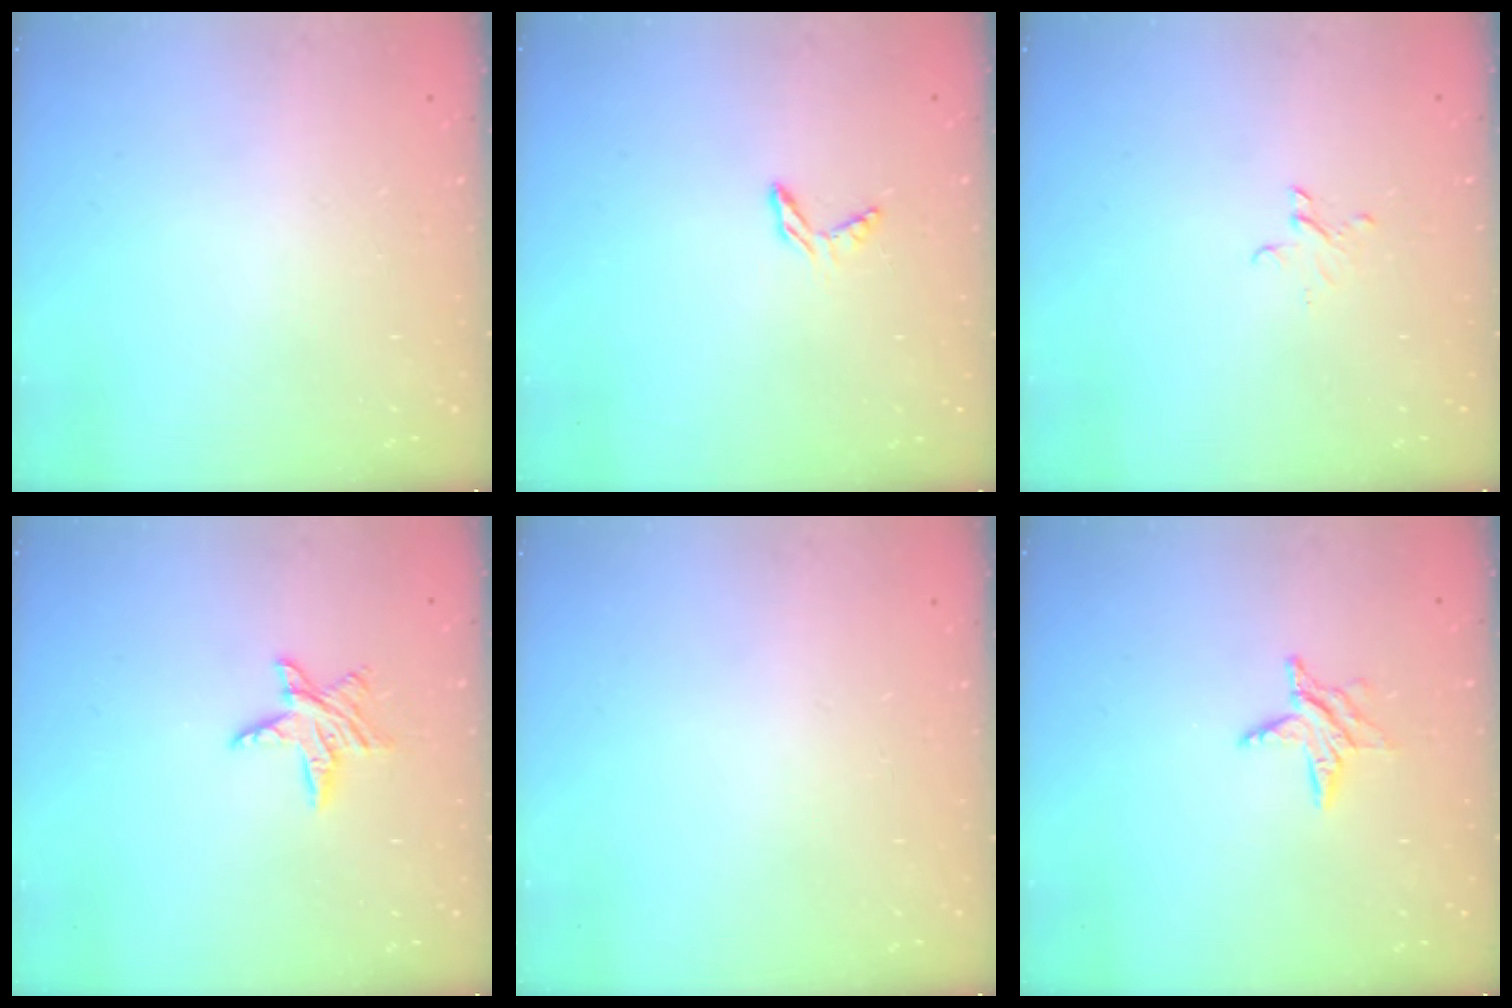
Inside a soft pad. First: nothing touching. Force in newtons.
{"total": 4.6, "press": 4.6, "slide": 0.3}
{"total": 2.6, "press": 2.6, "slide": 0.2}
{"total": 6.2, "press": 6.2, "slide": 0.3}
{"total": 0.0}
{"total": 6.3, "press": 6.3, "slide": 0.5}